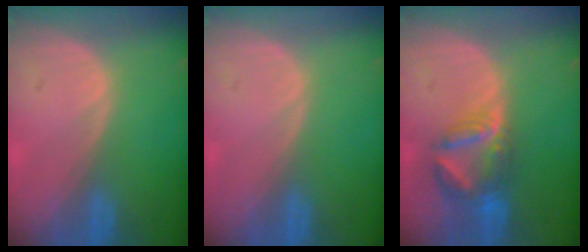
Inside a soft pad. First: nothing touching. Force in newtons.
{"total": 0.0}
{"total": 6.9, "press": 6.4, "slide": 2.5}